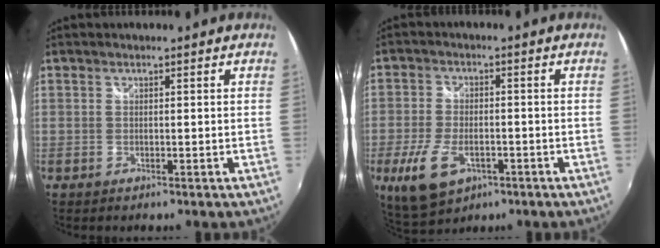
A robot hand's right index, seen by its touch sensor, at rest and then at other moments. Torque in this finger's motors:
{"motor_torque": [0.86, -0.78, 0.51, 0.12]}